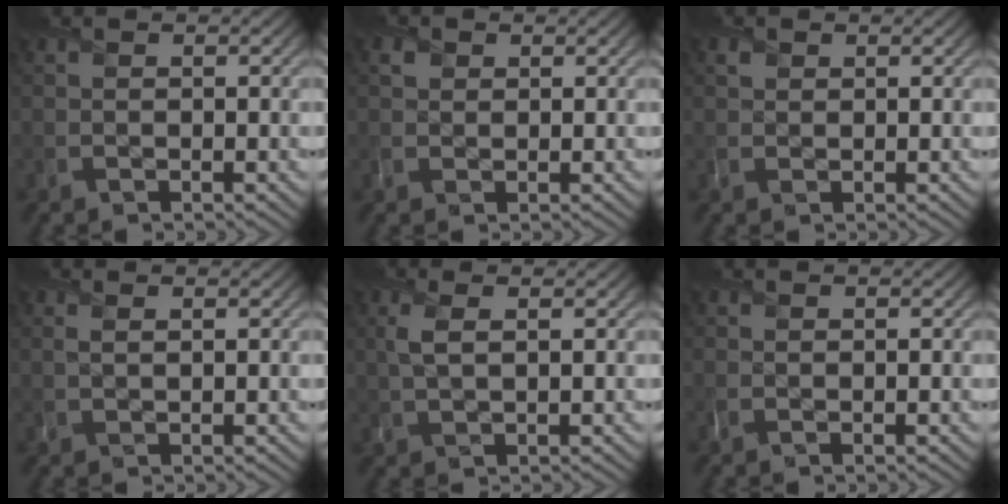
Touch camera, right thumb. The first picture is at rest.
{"total": 1.2, "force": [0.5, 1.1, 0.1], "torque": [-0.001, -0.001, 0.010]}
{"total": 0.8, "force": [0.5, 0.7, 0.0], "torque": [0.001, -0.002, 0.009]}
{"total": 1.1, "force": [0.7, 0.3, 0.8], "torque": [-0.014, 0.000, 0.012]}
{"total": 2.9, "force": [1.0, 1.0, 2.5], "torque": [-0.065, 0.003, 0.021]}
{"total": 0.0}